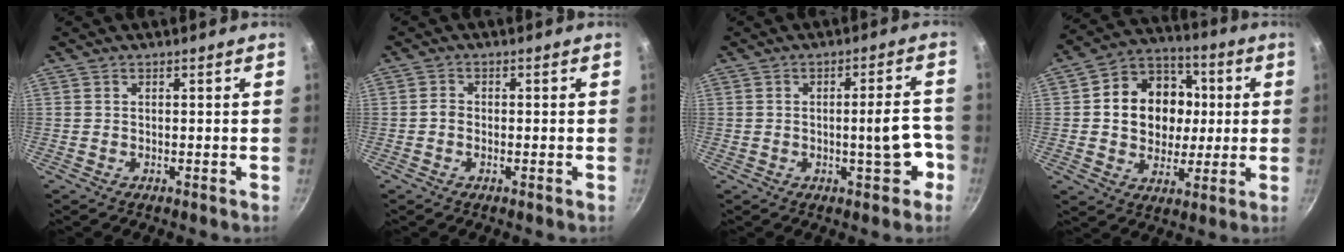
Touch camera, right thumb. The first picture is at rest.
{"total": 1.5, "force": [-0.4, 1.1, 0.9], "torque": [-0.022, 0.009, -0.012]}
{"total": 7.4, "force": [-2.4, 2.4, 6.6], "torque": [-0.064, 0.029, -0.026]}
{"total": 16.2, "force": [1.6, 13.5, 8.8], "torque": [-0.106, 0.019, 0.021]}